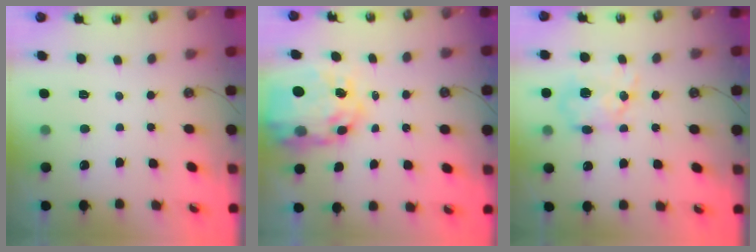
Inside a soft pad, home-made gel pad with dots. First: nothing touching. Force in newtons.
{"total": 15.2, "press": 15.1, "slide": 1.4}
{"total": 11.5, "press": 11.5, "slide": 0.1}